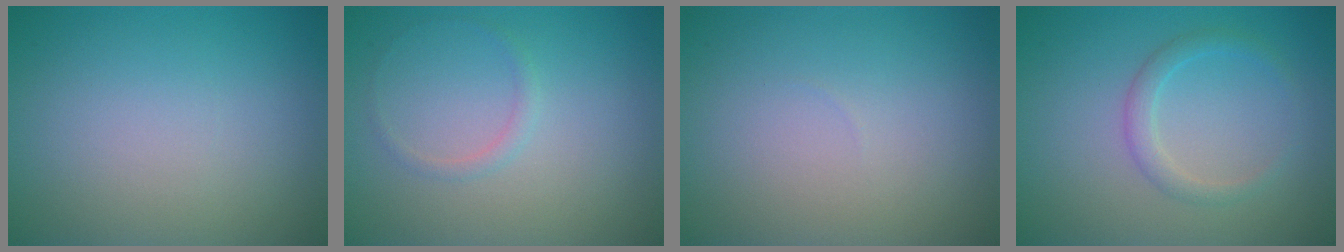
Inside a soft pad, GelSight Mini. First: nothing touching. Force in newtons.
{"total": 0.8, "press": 0.8, "slide": 0.0}
{"total": 0.0}
{"total": 1.8, "press": 1.7, "slide": 0.1}